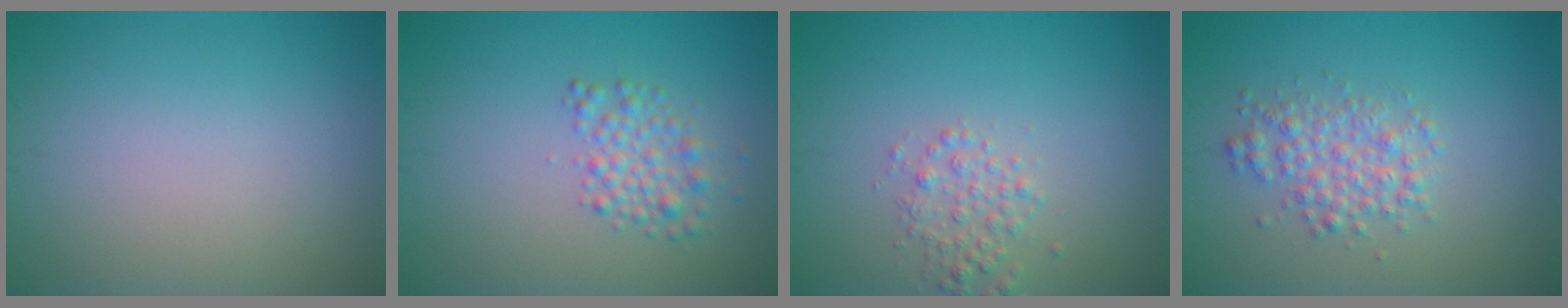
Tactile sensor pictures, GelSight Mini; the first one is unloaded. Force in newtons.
{"total": 2.3, "press": 2.3, "slide": 0.0}
{"total": 2.0, "press": 2.0, "slide": 0.1}
{"total": 3.0, "press": 3.0, "slide": 0.1}